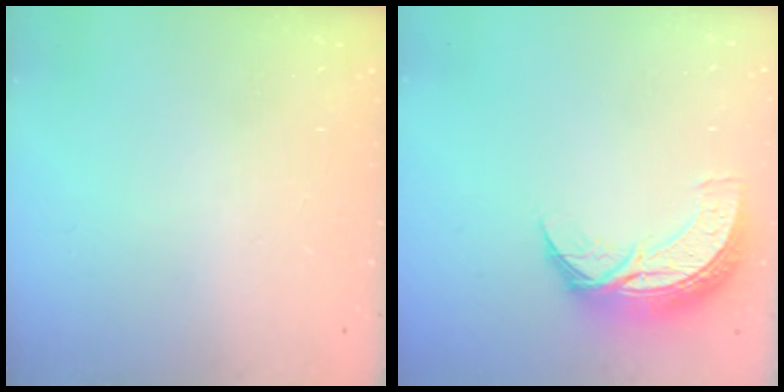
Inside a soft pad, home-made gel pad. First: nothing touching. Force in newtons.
{"total": 10.1, "press": 10.1, "slide": 0.8}